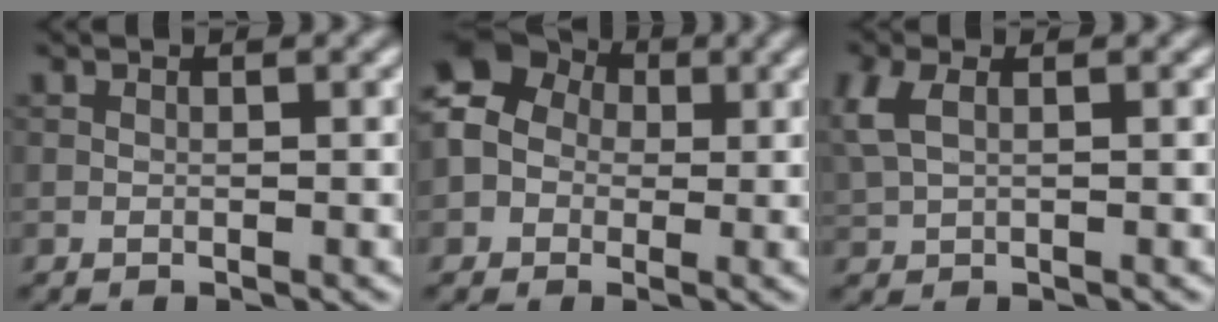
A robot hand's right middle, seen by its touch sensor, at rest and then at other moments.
{"total": 8.6, "force": [0.4, 7.9, 3.4], "torque": [-0.073, 0.032, -0.040]}
{"total": 2.9, "force": [1.1, 1.6, 2.2], "torque": [-0.063, 0.006, 0.025]}